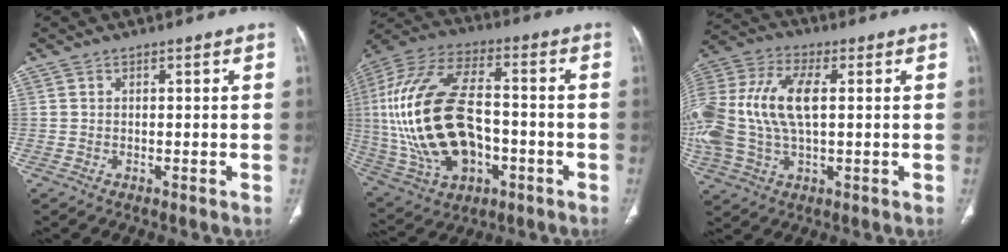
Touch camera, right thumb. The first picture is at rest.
{"total": 25.9, "force": [-2.6, 14.9, 21.0], "torque": [-0.440, 0.014, -0.029]}
{"total": 19.6, "force": [1.5, 10.4, 16.5], "torque": [-0.388, 0.016, 0.026]}